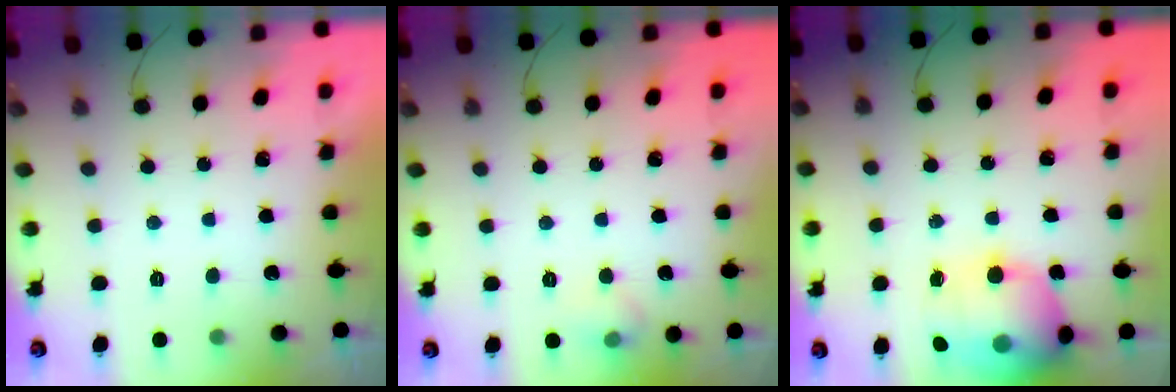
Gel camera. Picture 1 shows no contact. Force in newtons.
{"total": 5.1, "press": 4.6, "slide": 2.3}
{"total": 16.6, "press": 16.5, "slide": 1.7}